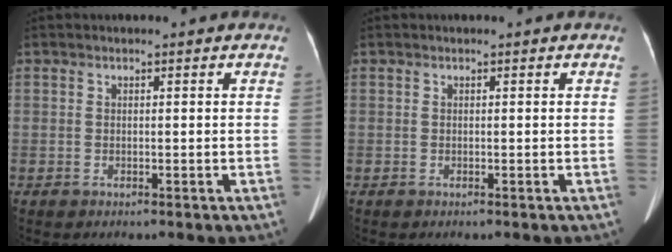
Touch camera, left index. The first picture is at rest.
{"total": 0.0}